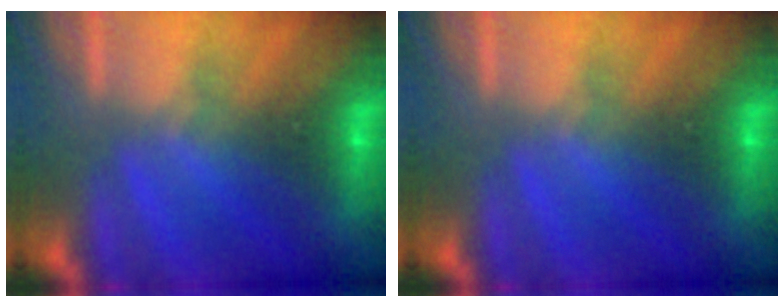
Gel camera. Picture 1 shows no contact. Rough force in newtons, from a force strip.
{"total": 0.0}